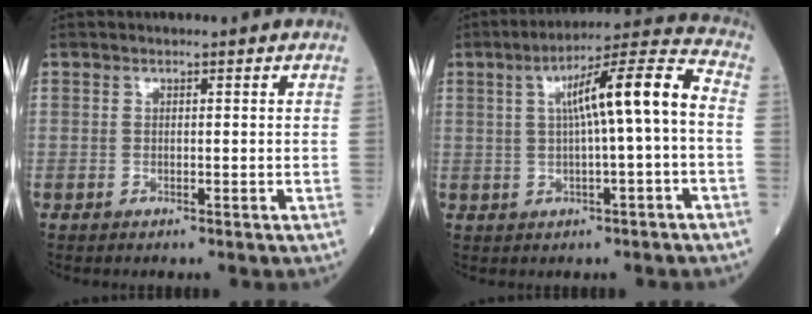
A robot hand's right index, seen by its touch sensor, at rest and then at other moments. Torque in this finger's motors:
{"motor_torque": [1.24, -0.26, 0.67, 0.20]}